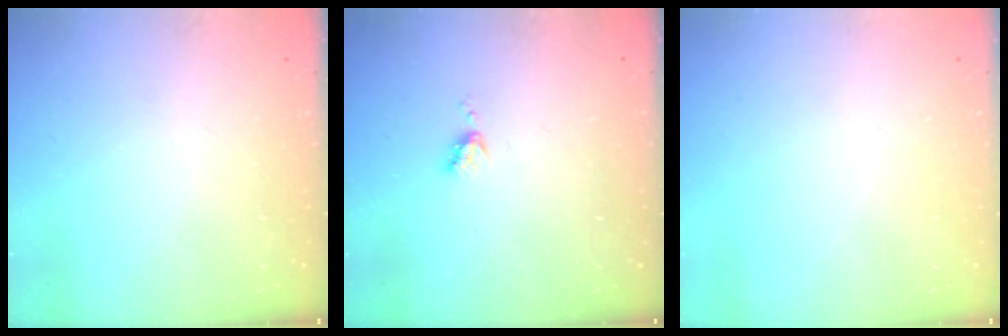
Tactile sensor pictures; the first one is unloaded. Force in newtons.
{"total": 3.8, "press": 3.7, "slide": 0.6}
{"total": 0.0}